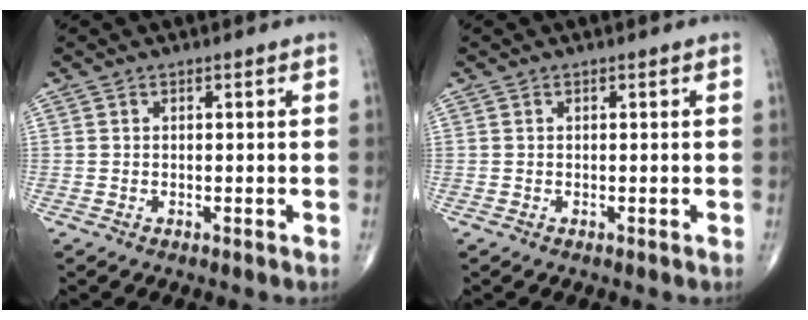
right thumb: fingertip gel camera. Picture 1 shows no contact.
{"total": 0.0}